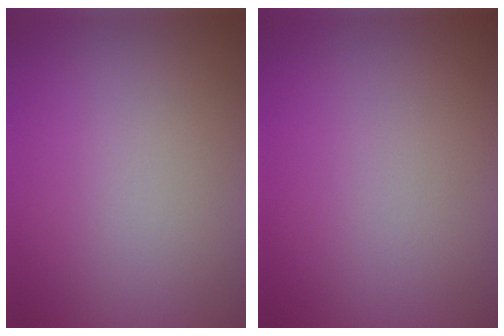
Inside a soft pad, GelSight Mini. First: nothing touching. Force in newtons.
{"total": 0.0}